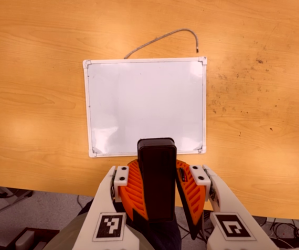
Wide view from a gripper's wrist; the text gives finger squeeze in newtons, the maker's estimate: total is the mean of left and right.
{"total": 11.3, "left": 10.7, "right": 11.9}